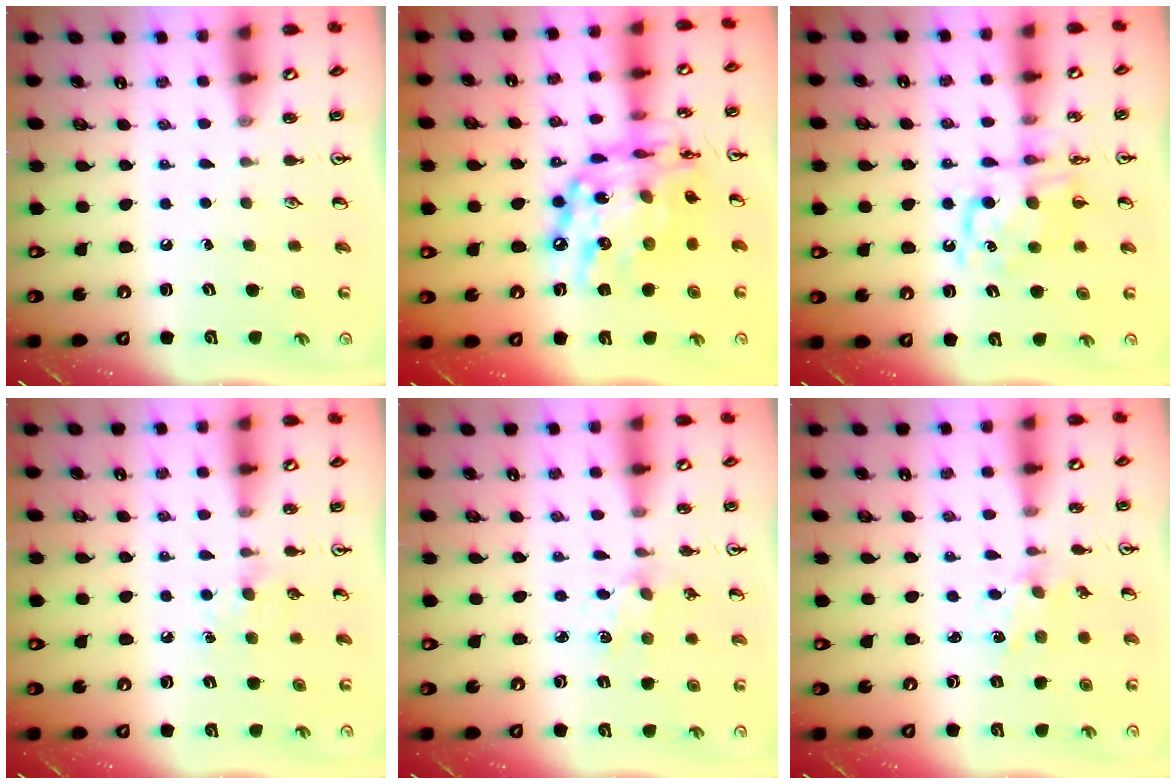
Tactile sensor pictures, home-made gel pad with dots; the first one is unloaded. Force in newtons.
{"total": 21.7, "press": 21.6, "slide": 1.8}
{"total": 10.3, "press": 10.3, "slide": 0.3}
{"total": 5.0, "press": 4.9, "slide": 0.6}
{"total": 2.2, "press": 2.2, "slide": 0.2}
{"total": 1.1, "press": 1.1, "slide": 0.3}